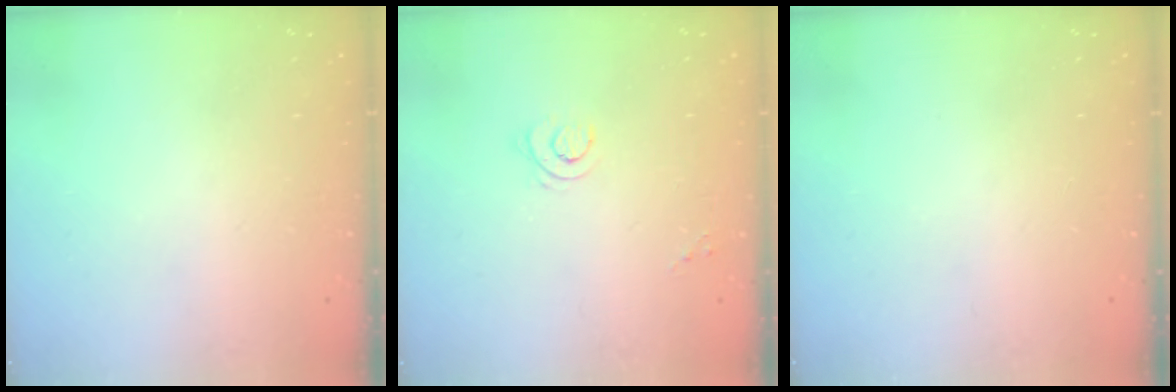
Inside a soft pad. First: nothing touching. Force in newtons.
{"total": 5.7, "press": 5.7, "slide": 0.8}
{"total": 0.0}